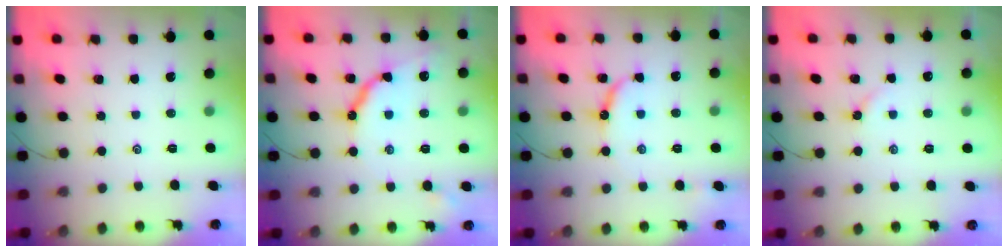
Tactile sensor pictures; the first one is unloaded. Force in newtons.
{"total": 10.8, "press": 10.7, "slide": 1.2}
{"total": 9.0, "press": 9.0, "slide": 0.8}
{"total": 2.3, "press": 2.3, "slide": 0.5}